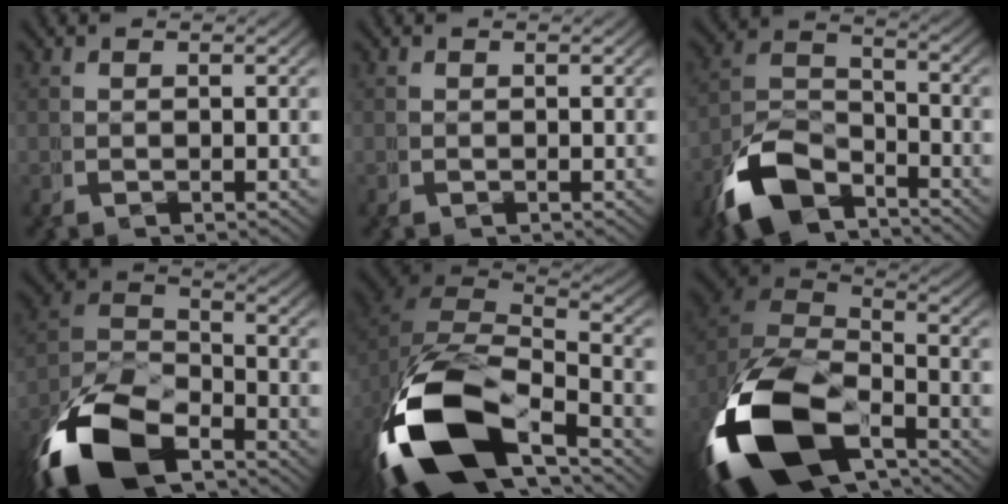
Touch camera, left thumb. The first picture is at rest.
{"total": 0.0}
{"total": 8.3, "force": [-4.7, 5.2, 4.4], "torque": [-0.088, -0.027, -0.073]}
{"total": 10.7, "force": [-5.2, 6.4, 6.9], "torque": [-0.143, -0.028, -0.080]}
{"total": 16.7, "force": [-3.4, 10.6, 12.5], "torque": [-0.287, -0.052, -0.031]}
{"total": 16.9, "force": [-3.9, 11.0, 12.3], "torque": [-0.296, -0.059, -0.041]}